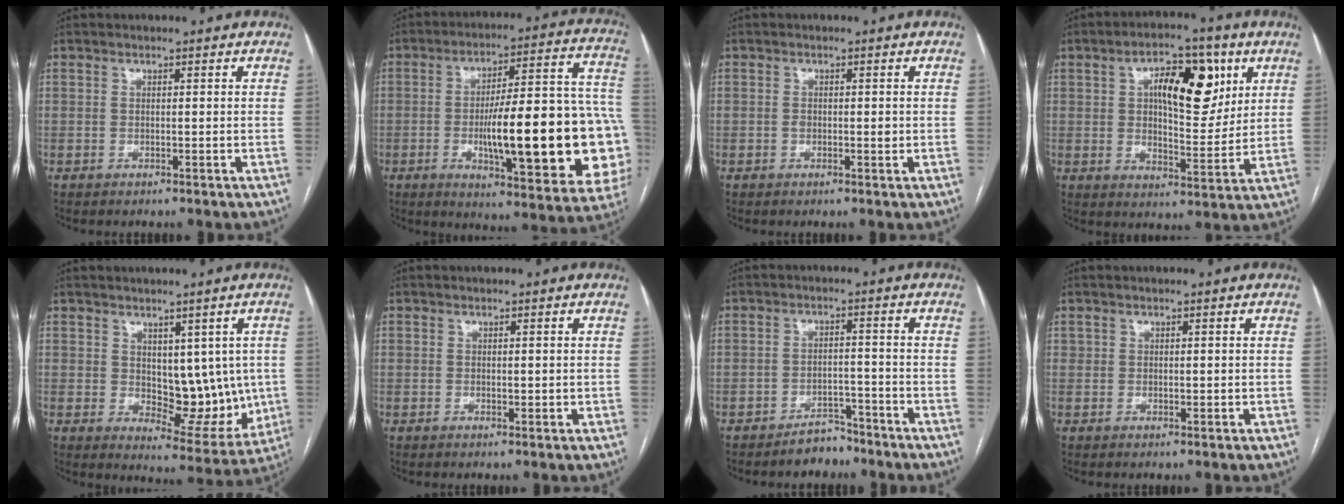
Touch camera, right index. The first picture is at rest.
{"total": 27.1, "force": [-4.7, 5.1, 26.2], "torque": [-0.293, 0.016, -0.058]}
{"total": 1.5, "force": [-0.1, 0.9, 1.3], "torque": [-0.020, 0.001, -0.002]}
{"total": 12.8, "force": [4.7, 5.4, 10.7], "torque": [-0.161, 0.019, 0.076]}
{"total": 10.6, "force": [0.7, 6.0, 8.6], "torque": [-0.092, 0.000, 0.030]}
{"total": 1.2, "force": [0.2, 0.7, 0.9], "torque": [-0.013, -0.003, 0.003]}
{"total": 4.0, "force": [-3.5, 1.8, 0.7], "torque": [-0.007, 0.006, -0.054]}
{"total": 1.0, "force": [0.4, 0.8, 0.5], "torque": [-0.005, -0.002, 0.008]}